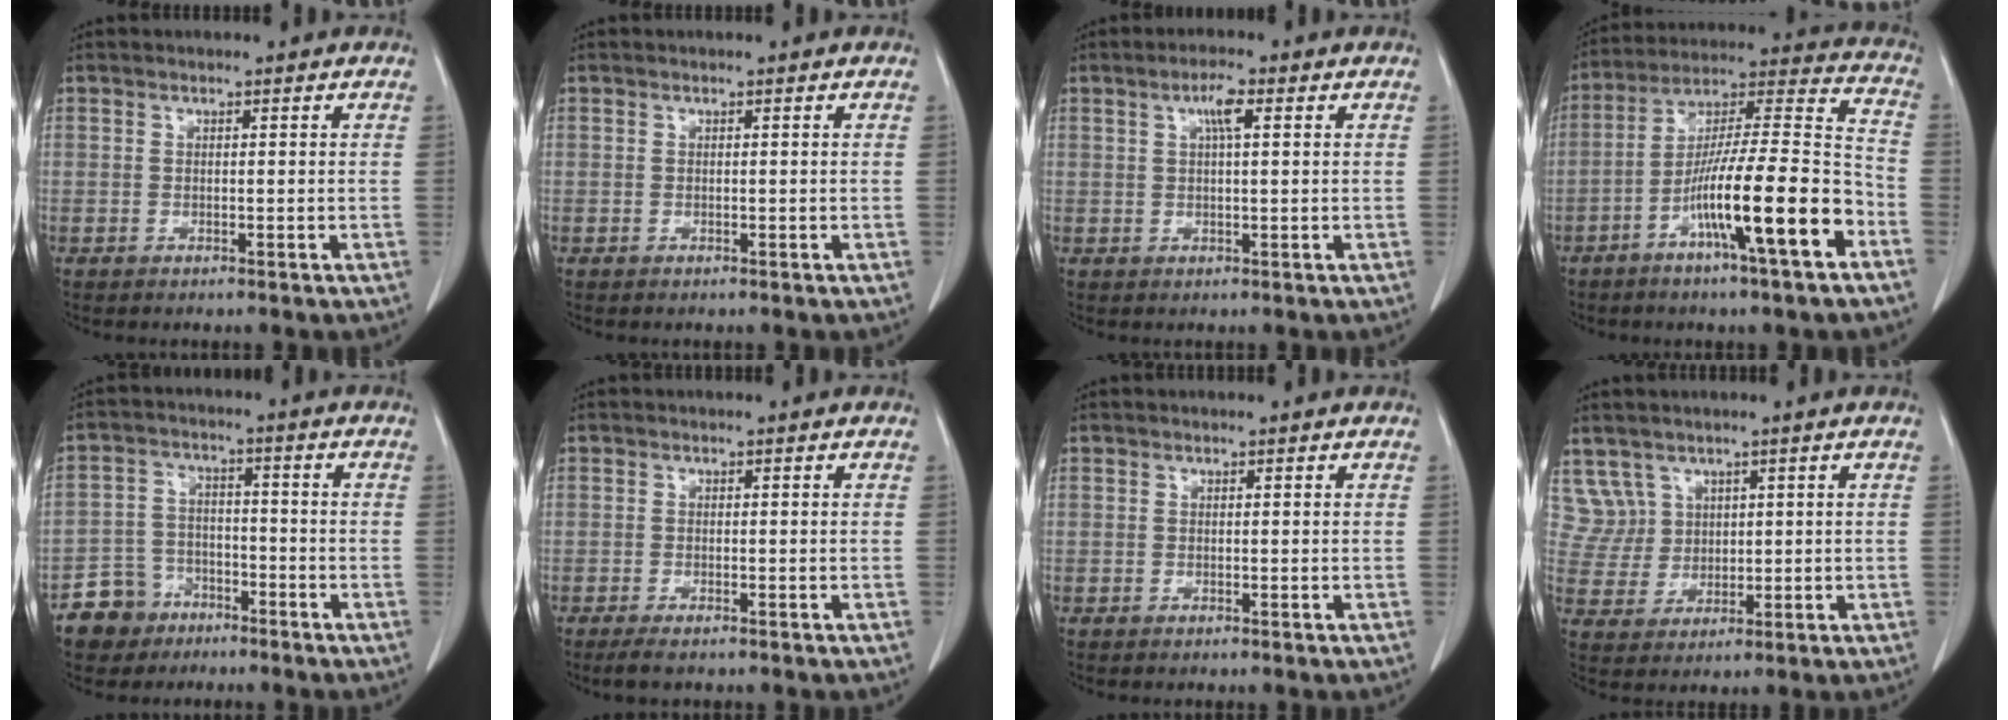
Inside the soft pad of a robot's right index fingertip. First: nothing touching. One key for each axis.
{"total": 0.0}
{"total": 3.2, "fx": 1.2, "fy": 0.5, "fz": 3.0, "tx": -0.056, "ty": 0.005, "tz": 0.020}
{"total": 17.8, "fx": -7.8, "fy": 0.8, "fz": 16.0, "tx": -0.272, "ty": -0.002, "tz": -0.133}
{"total": 6.8, "fx": -4.4, "fy": 5.1, "fz": 0.3, "tx": 0.001, "ty": 0.009, "tz": -0.079}
{"total": 2.6, "fx": -2.0, "fy": 0.5, "fz": 1.6, "tx": -0.031, "ty": -0.007, "tz": -0.032}
{"total": 0.0}
{"total": 5.4, "fx": 3.0, "fy": 4.4, "fz": -0.4, "tx": 0.015, "ty": 0.011, "tz": 0.067}